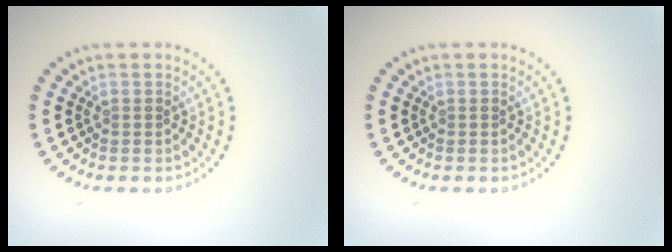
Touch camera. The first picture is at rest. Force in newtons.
{"total": 0.0}